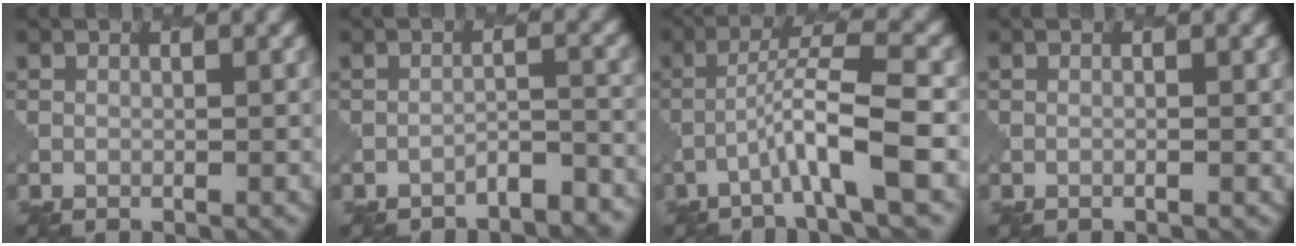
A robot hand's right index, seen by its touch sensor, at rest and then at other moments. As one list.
[{"total": 2.8, "force": [-2.5, 0.6, 1.1], "torque": [-0.016, 0.005, -0.034]}, {"total": 5.2, "force": [-2.0, 0.1, 4.7], "torque": [-0.083, 0.019, -0.046]}, {"total": 0.0}]